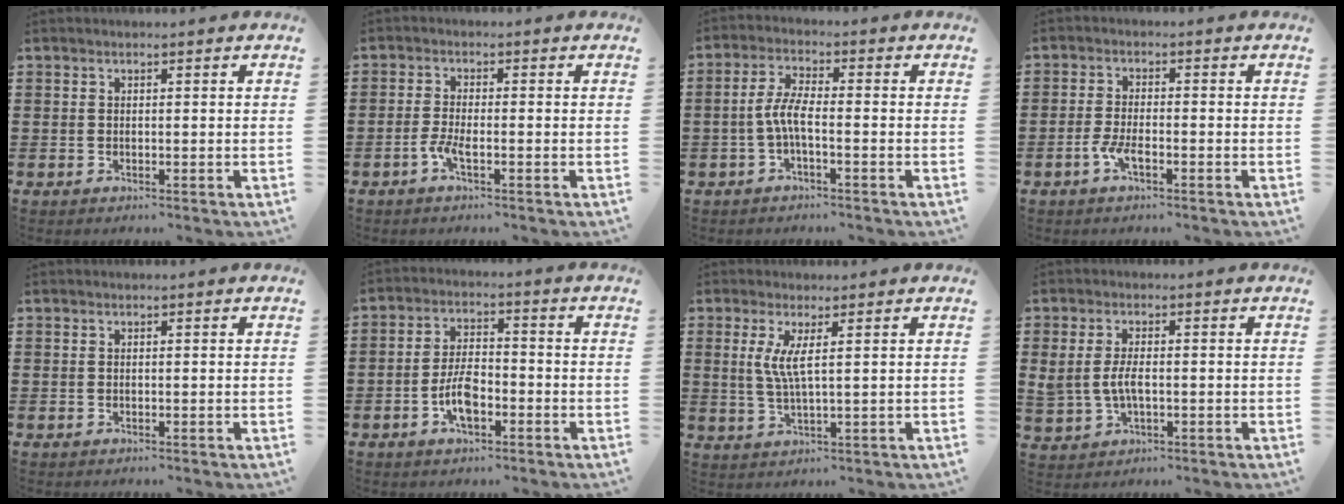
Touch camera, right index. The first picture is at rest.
{"total": 2.9, "force": [-1.4, 0.5, 2.5], "torque": [-0.063, -0.009, -0.031]}
{"total": 4.6, "force": [-1.5, 1.0, 4.2], "torque": [-0.103, -0.005, -0.037]}
{"total": 3.5, "force": [-1.9, 0.9, 2.8], "torque": [-0.068, -0.005, -0.040]}
{"total": 0.0}
{"total": 6.0, "force": [-2.3, 2.7, 4.8], "torque": [-0.108, 0.002, -0.047]}
{"total": 4.2, "force": [1.1, 0.4, 4.0], "torque": [-0.090, -0.006, 0.015]}
{"total": 4.0, "force": [-0.2, 2.1, 3.4], "torque": [-0.080, 0.000, -0.009]}